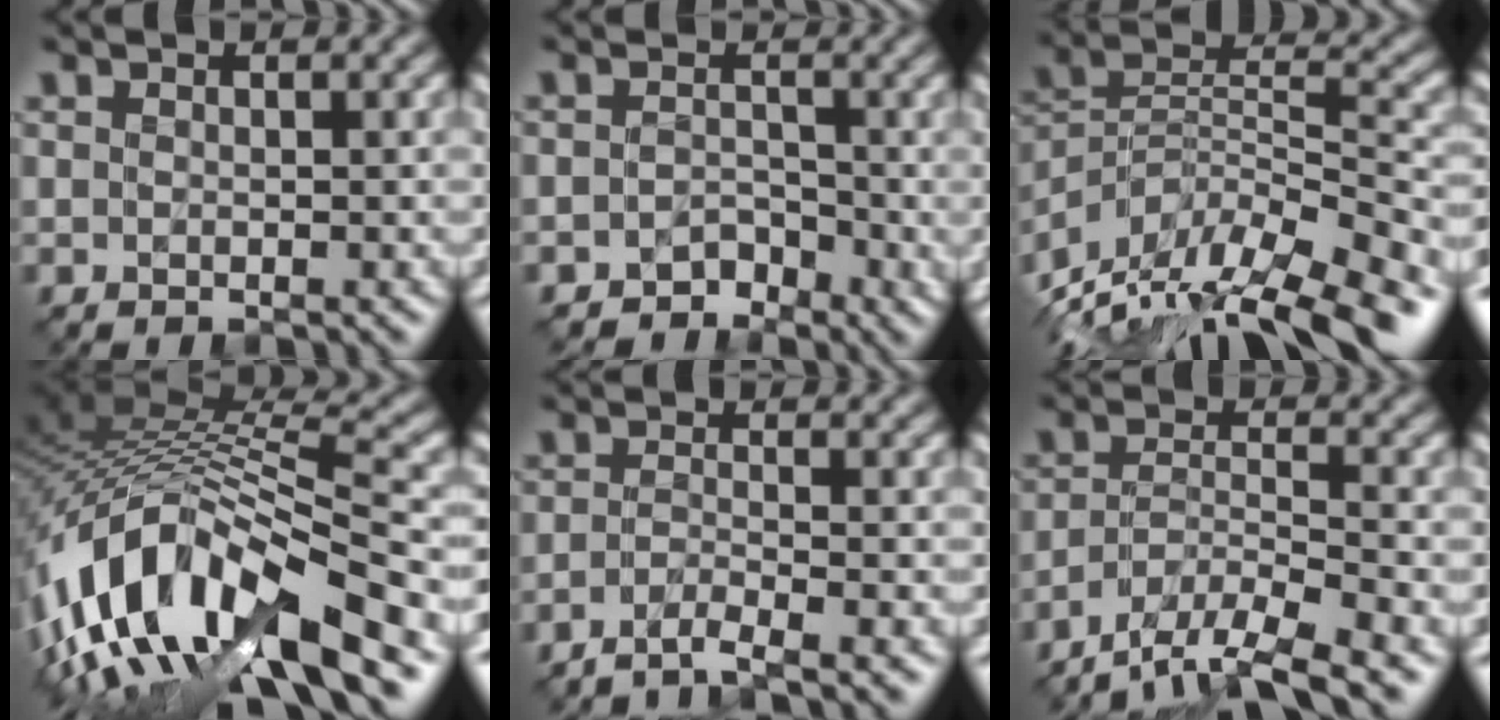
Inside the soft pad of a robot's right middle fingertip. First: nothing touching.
{"total": 1.8, "force": [-1.5, 0.9, 0.0], "torque": [0.006, 0.003, -0.026]}
{"total": 15.4, "force": [-12.3, 4.7, 7.9], "torque": [-0.133, 0.018, -0.191]}
{"total": 13.9, "force": [-7.8, 5.6, 10.1], "torque": [-0.200, 0.021, -0.143]}
{"total": 2.7, "force": [-2.1, 0.3, 1.6], "torque": [-0.020, -0.006, -0.055]}
{"total": 7.5, "force": [-6.3, 1.3, 3.8], "torque": [-0.067, -0.003, -0.113]}